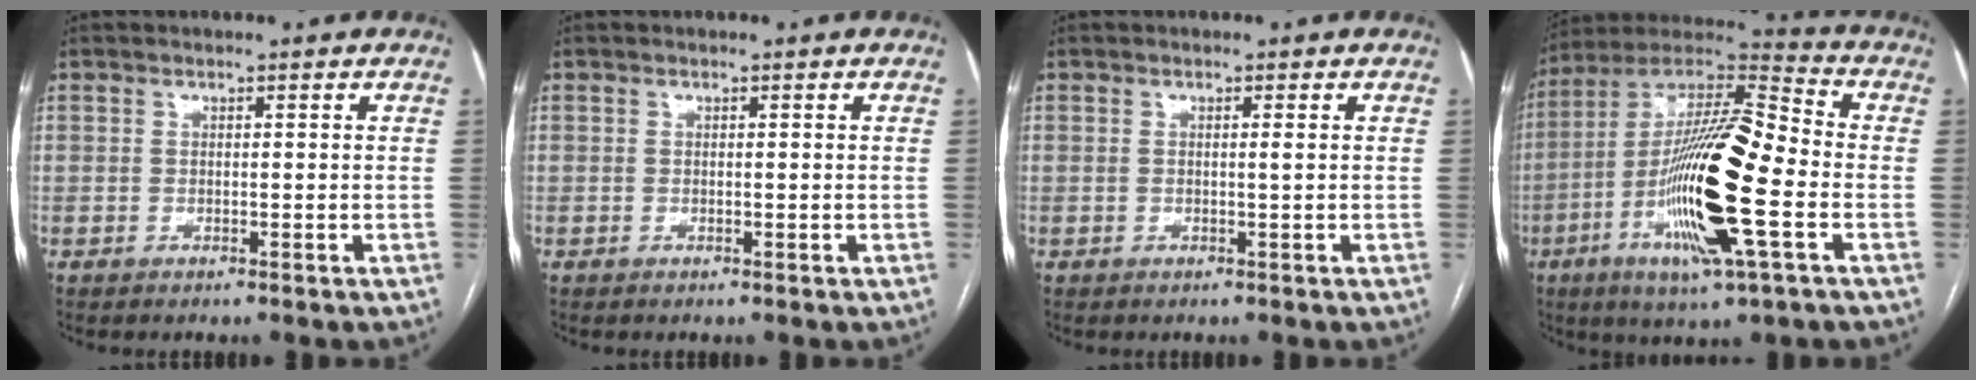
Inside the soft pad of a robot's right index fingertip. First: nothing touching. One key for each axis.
{"total": 0.0}
{"total": 0.7, "fx": 0.1, "fy": -0.2, "fz": 0.7, "tx": -0.012, "ty": 0.000, "tz": -0.001}
{"total": 21.7, "fx": -5.4, "fy": 2.6, "fz": 20.9, "tx": -0.408, "ty": -0.015, "tz": -0.098}